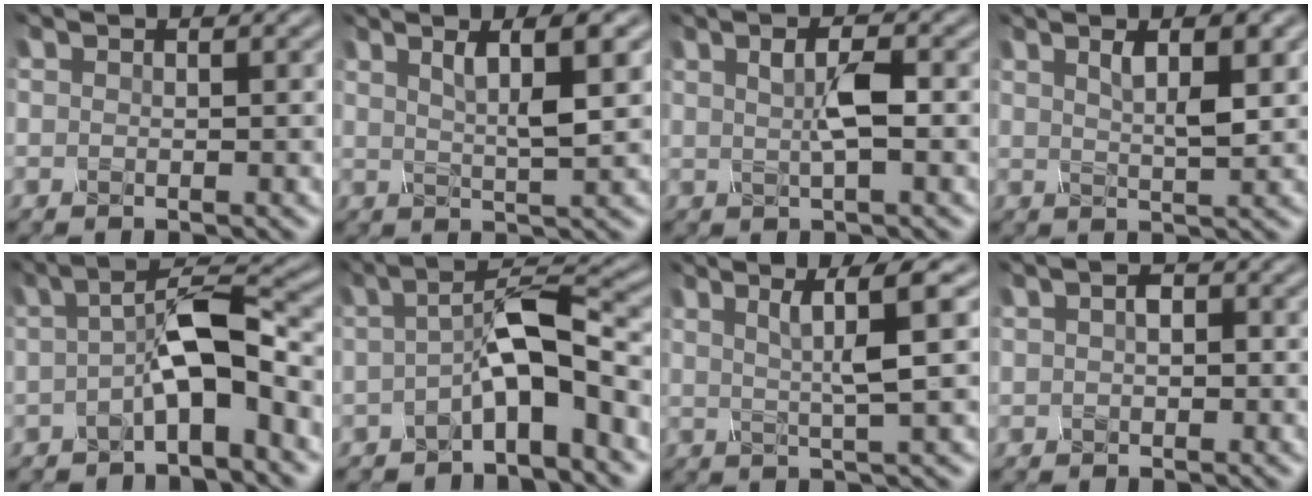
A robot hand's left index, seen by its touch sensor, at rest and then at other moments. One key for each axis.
{"total": 3.9, "fx": 1.5, "fy": 0.8, "fz": 3.5, "tx": -0.051, "ty": 0.000, "tz": 0.026}
{"total": 2.7, "fx": 0.0, "fy": 0.7, "fz": 2.6, "tx": -0.046, "ty": 0.003, "tz": 0.000}
{"total": 3.4, "fx": 1.1, "fy": 1.0, "fz": 3.0, "tx": -0.048, "ty": 0.000, "tz": 0.020}
{"total": 5.9, "fx": -1.3, "fy": 1.7, "fz": 5.5, "tx": -0.091, "ty": 0.015, "tz": -0.031}
{"total": 5.5, "fx": -1.5, "fy": 1.4, "fz": 5.1, "tx": -0.083, "ty": 0.017, "tz": -0.034}
{"total": 4.4, "fx": 1.3, "fy": 0.5, "fz": 4.2, "tx": -0.062, "ty": 0.006, "tz": 0.022}
{"total": 1.6, "fx": 0.0, "fy": 1.2, "fz": 1.0, "tx": -0.016, "ty": 0.004, "tz": 0.004}